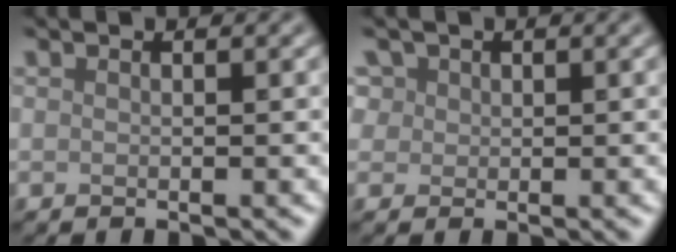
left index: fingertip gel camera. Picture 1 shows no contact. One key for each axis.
{"total": 3.5, "fx": 1.7, "fy": 2.7, "fz": 1.4, "tx": -0.035, "ty": 0.011, "tz": 0.024}